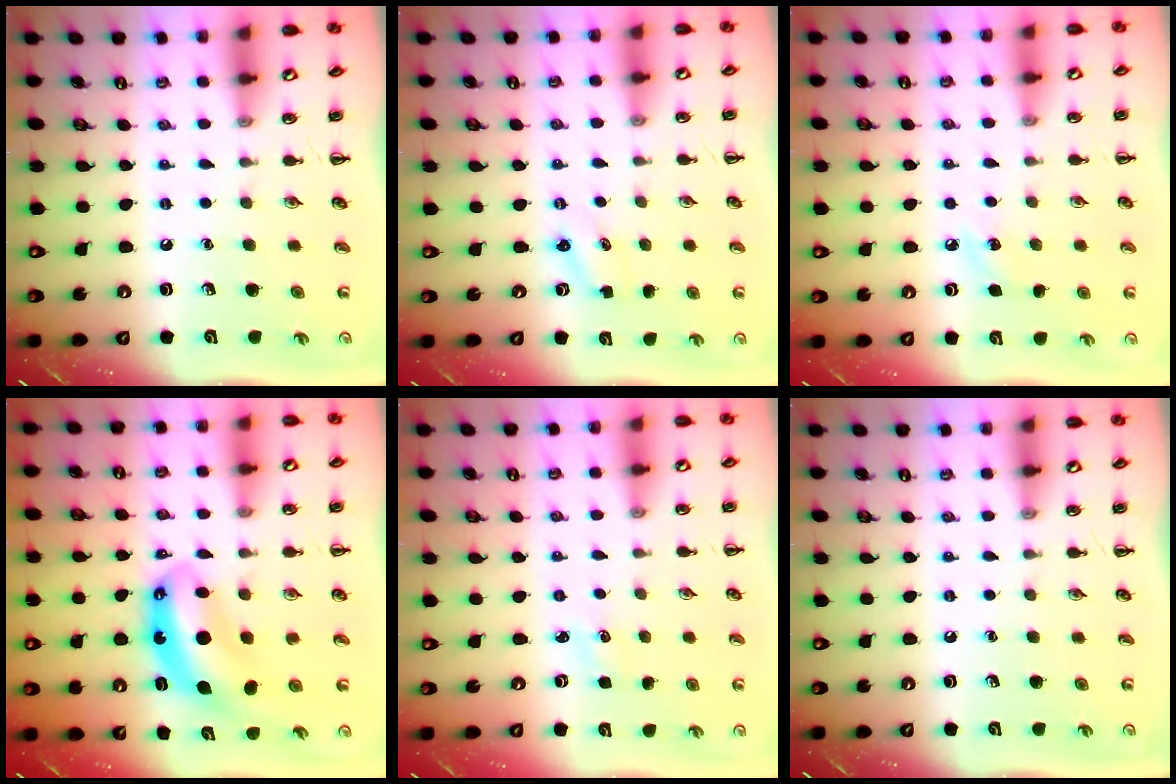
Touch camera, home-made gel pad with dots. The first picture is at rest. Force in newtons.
{"total": 1.8, "press": 1.7, "slide": 0.5}
{"total": 3.8, "press": 3.6, "slide": 1.0}
{"total": 8.8, "press": 8.6, "slide": 1.9}
{"total": 1.5, "press": 1.4, "slide": 0.4}
{"total": 0.0}